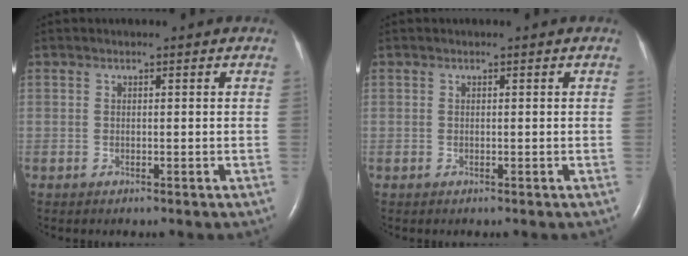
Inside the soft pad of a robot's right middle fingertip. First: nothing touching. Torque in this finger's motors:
{"motor_torque": [-0.01, 0.00, 0.00, 0.00]}